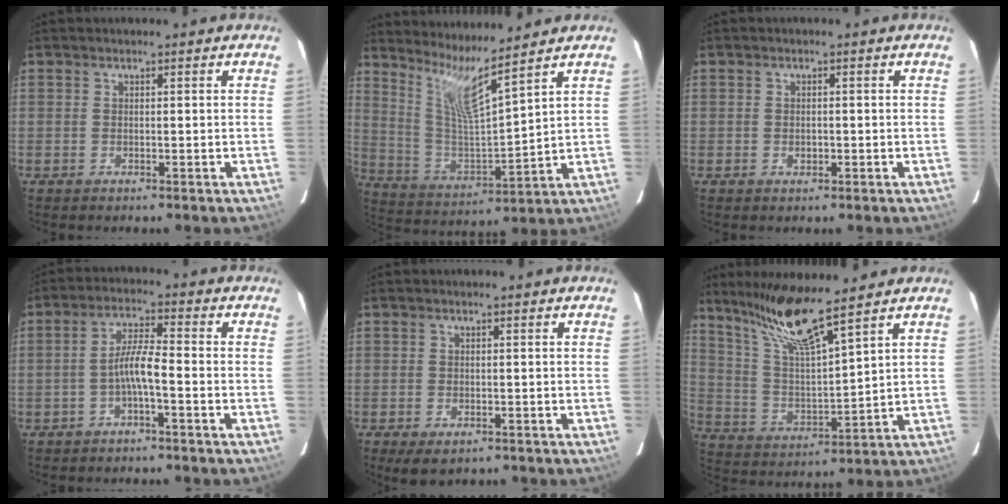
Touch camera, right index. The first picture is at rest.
{"total": 11.0, "force": [8.6, -0.1, 6.8], "torque": [-0.123, -0.022, 0.174]}
{"total": 1.2, "force": [-0.3, 0.9, 0.8], "torque": [-0.012, 0.002, -0.005]}
{"total": 4.8, "force": [-2.2, 0.3, 4.2], "torque": [-0.089, 0.012, -0.039]}
{"total": 4.0, "force": [-2.5, 2.1, 2.4], "torque": [-0.049, -0.016, -0.036]}
{"total": 13.1, "force": [10.3, -0.3, 8.1], "torque": [-0.143, -0.001, 0.207]}